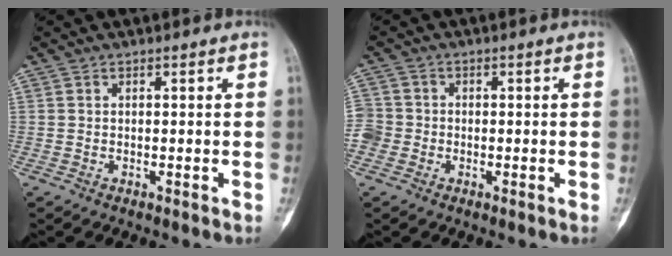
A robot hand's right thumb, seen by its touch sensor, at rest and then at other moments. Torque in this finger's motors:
{"motor_torque": [0.00, 0.00, 0.04, 0.03, -0.01]}